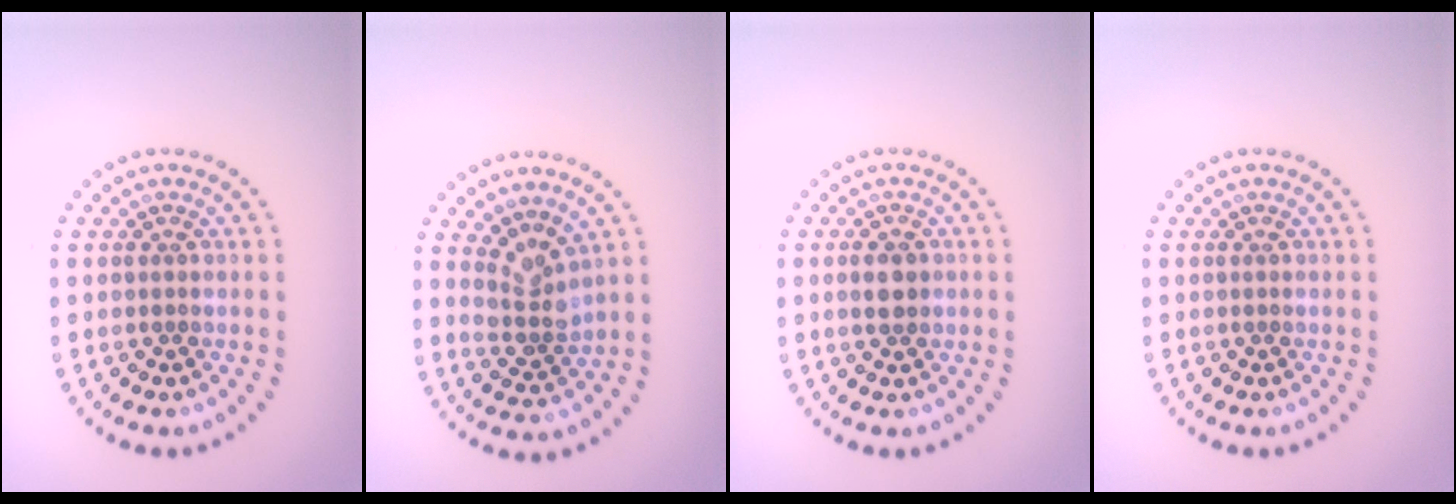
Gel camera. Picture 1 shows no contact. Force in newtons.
{"total": 2.7, "press": 2.0, "slide": 1.8}
{"total": 2.4, "press": 2.4, "slide": 0.0}
{"total": 0.0}